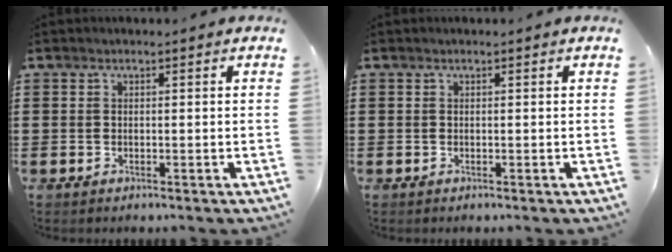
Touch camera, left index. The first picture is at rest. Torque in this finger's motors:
{"motor_torque": [-0.03, -0.02, 0.00, 0.00]}